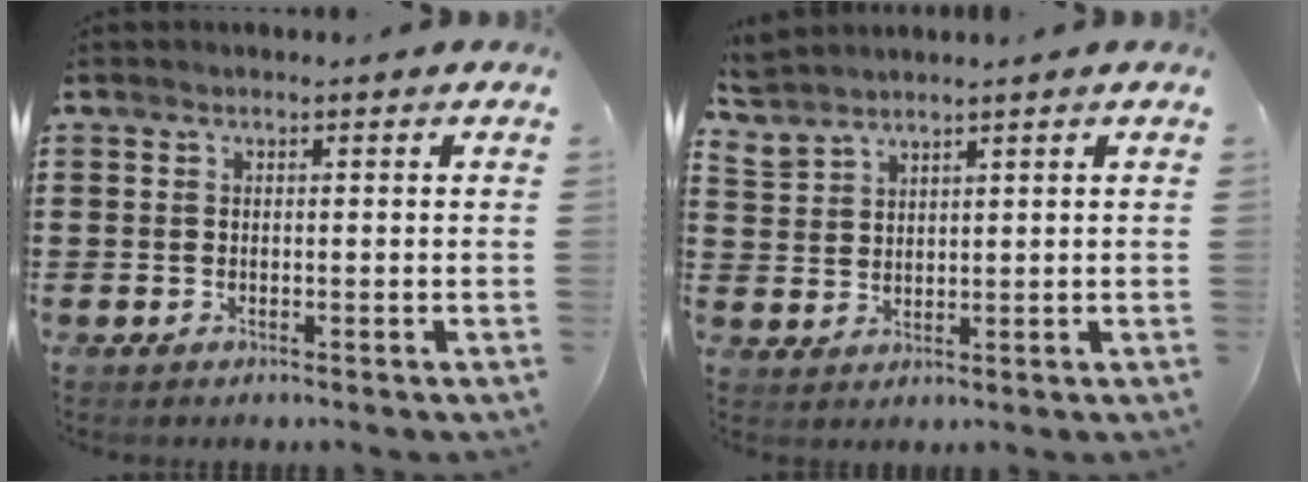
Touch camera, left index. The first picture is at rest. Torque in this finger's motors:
{"motor_torque": [-0.01, -0.01, -0.10, -0.21]}